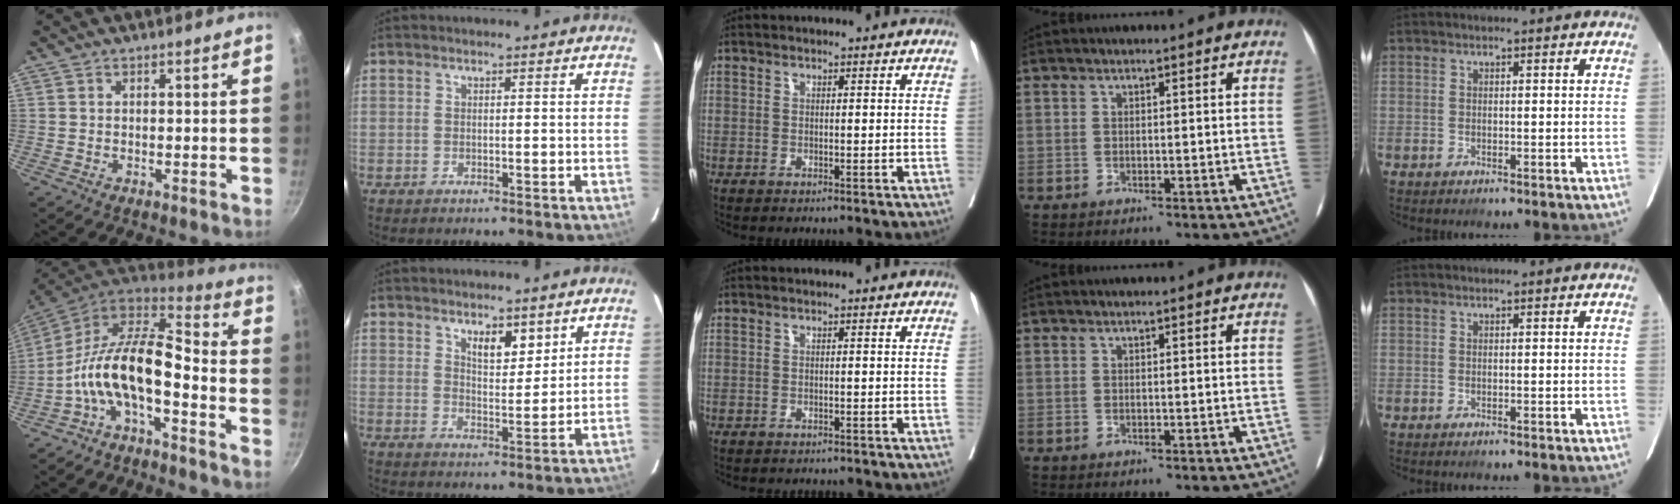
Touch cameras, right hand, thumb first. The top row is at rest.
{"thumb": {"total": 14.1, "force": [-5.2, 5.4, 11.9], "torque": [-0.211, 0.093, -0.103]}, "index": {"total": 4.7, "force": [3.1, 1.8, 3.1], "torque": [-0.051, -0.005, 0.055]}, "middle": {"total": 7.0, "force": [-6.5, 1.5, 2.2], "torque": [-0.020, -0.004, -0.073]}}